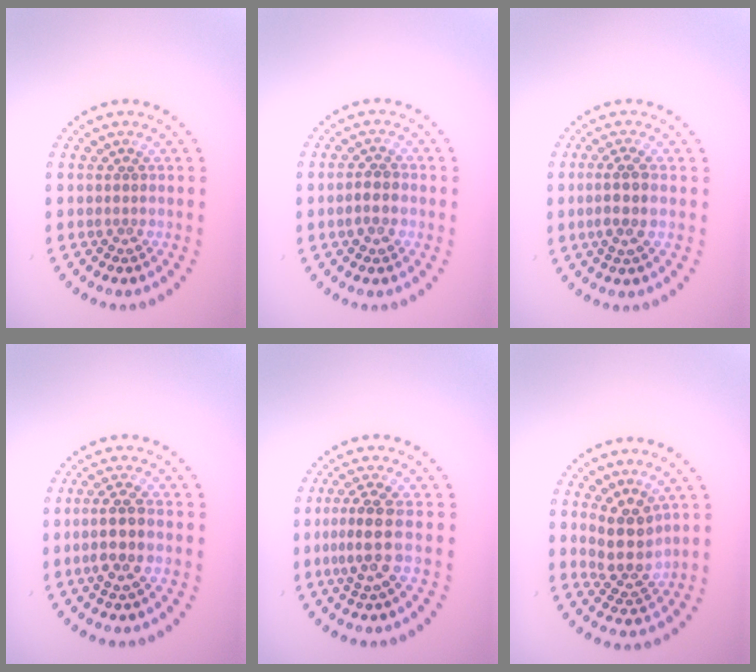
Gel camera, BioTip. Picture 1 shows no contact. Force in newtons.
{"total": 1.5, "press": 1.5, "slide": 0.2}
{"total": 2.5, "press": 2.2, "slide": 1.1}
{"total": 3.0, "press": 2.8, "slide": 1.1}
{"total": 3.2, "press": 2.7, "slide": 1.6}
{"total": 3.8, "press": 3.2, "slide": 2.1}